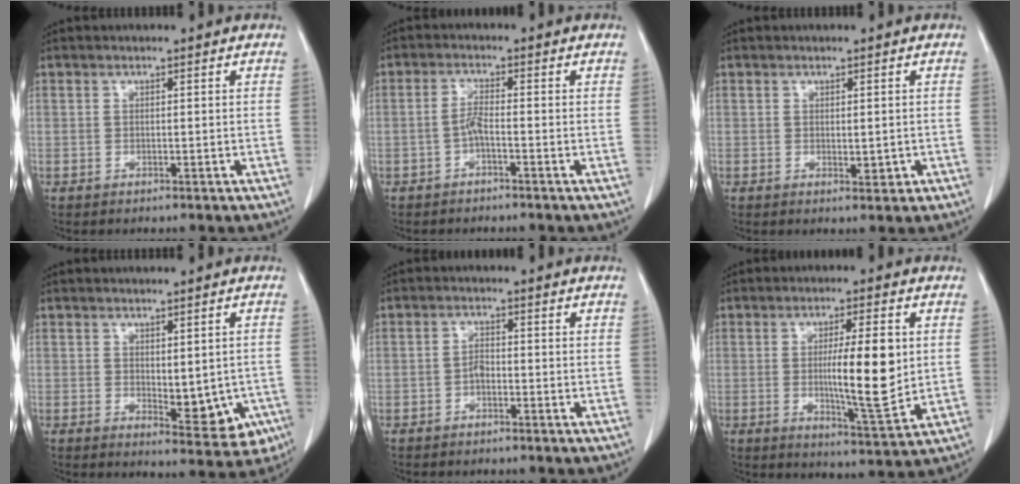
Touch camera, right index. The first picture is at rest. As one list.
[{"total": 2.2, "force": [-0.9, 0.1, 2.0], "torque": [-0.038, 0.003, -0.021]}, {"total": 1.9, "force": [-0.3, 0.7, 1.7], "torque": [-0.026, -0.005, 0.002]}, {"total": 7.7, "force": [-1.3, 3.4, 6.8], "torque": [-0.065, -0.012, -0.007]}, {"total": 1.4, "force": [-0.6, 0.6, 1.1], "torque": [-0.019, 0.006, -0.011]}, {"total": 10.4, "force": [0.8, 1.3, 10.3], "torque": [-0.165, -0.014, 0.015]}]